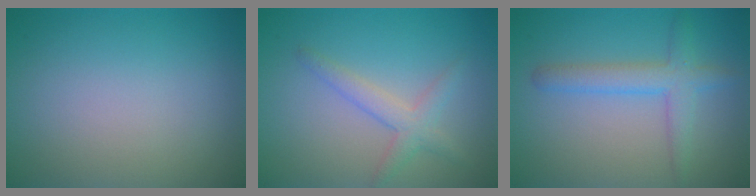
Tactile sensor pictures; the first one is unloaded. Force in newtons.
{"total": 2.4, "press": 2.4, "slide": 0.2}
{"total": 3.3, "press": 3.3, "slide": 0.2}